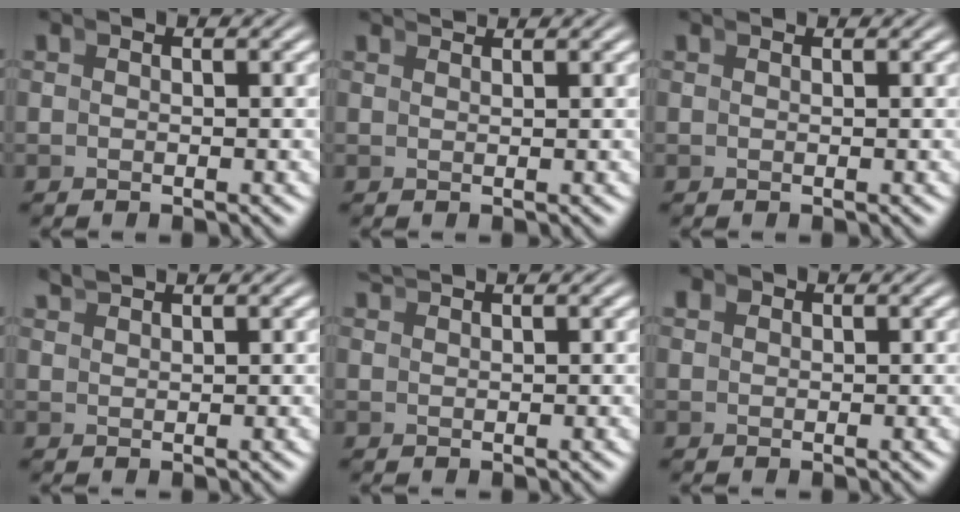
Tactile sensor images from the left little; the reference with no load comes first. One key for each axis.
{"total": 1.9, "fx": 1.7, "fy": -0.9, "fz": 0.0, "tx": 0.012, "ty": 0.003, "tz": 0.033}
{"total": 0.0}
{"total": 1.5, "fx": 1.4, "fy": -0.6, "fz": 0.2, "tx": 0.004, "ty": 0.005, "tz": 0.029}
{"total": 1.2, "fx": 1.1, "fy": -0.6, "fz": 0.2, "tx": 0.001, "ty": 0.004, "tz": 0.021}
{"total": 0.7, "fx": 0.7, "fy": 0.0, "fz": 0.2, "tx": 0.000, "ty": -0.001, "tz": 0.020}